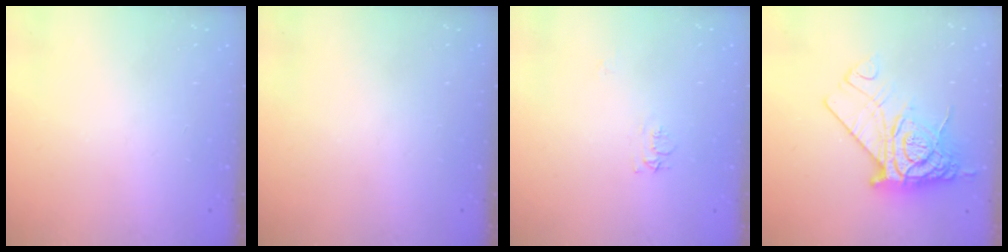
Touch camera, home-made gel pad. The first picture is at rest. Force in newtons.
{"total": 0.0}
{"total": 6.2, "press": 6.2, "slide": 0.6}
{"total": 16.9, "press": 16.8, "slide": 1.7}